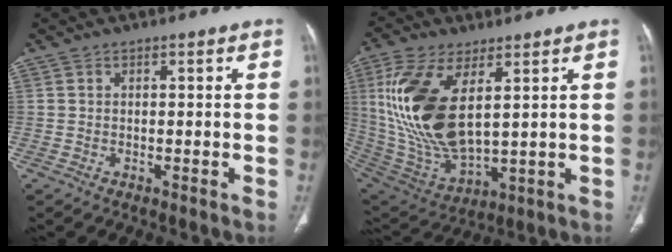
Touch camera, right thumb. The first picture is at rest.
{"total": 19.9, "force": [5.1, 9.4, 16.8], "torque": [-0.350, -0.026, 0.113]}